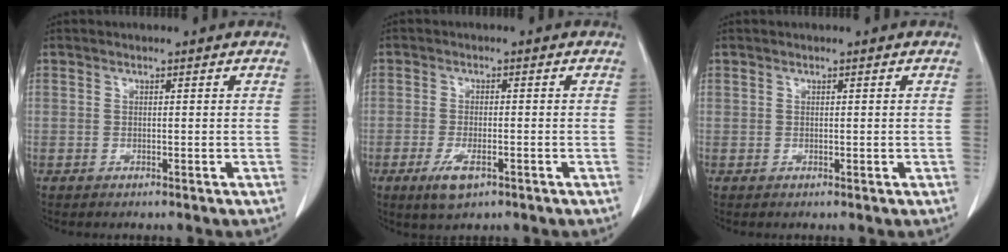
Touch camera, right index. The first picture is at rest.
{"total": 4.1, "force": [-2.1, 1.3, 3.3], "torque": [-0.071, -0.008, -0.030]}
{"total": 0.0}